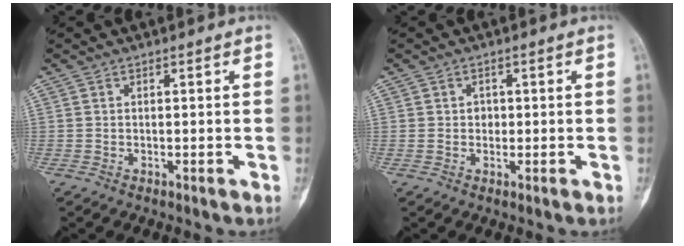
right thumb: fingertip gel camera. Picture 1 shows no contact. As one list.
[{"total": 1.6, "force": [0.0, 1.4, 0.7], "torque": [-0.003, 0.004, -0.002]}]